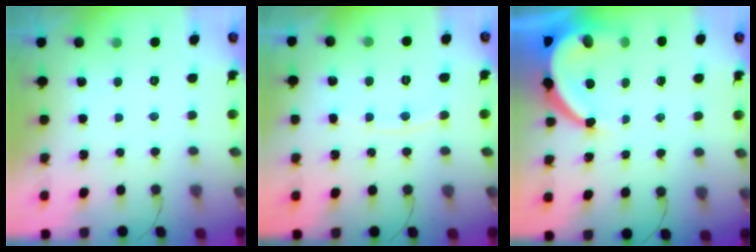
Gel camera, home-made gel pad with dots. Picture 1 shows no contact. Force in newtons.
{"total": 3.7, "press": 3.6, "slide": 0.6}
{"total": 10.5, "press": 10.4, "slide": 1.4}